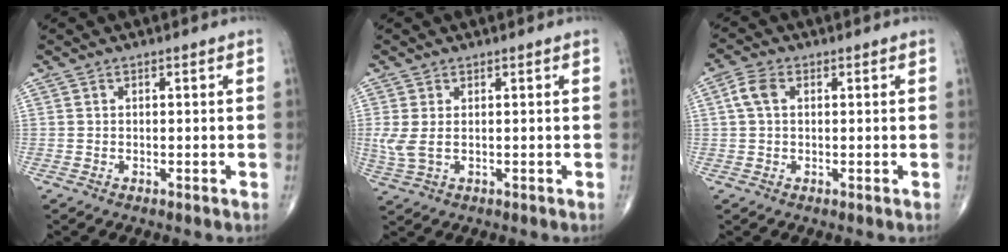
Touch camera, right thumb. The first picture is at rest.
{"total": 3.7, "force": [0.2, 2.0, 3.2], "torque": [-0.090, 0.002, 0.013]}
{"total": 3.7, "force": [0.7, 2.4, 2.8], "torque": [-0.066, 0.012, 0.013]}